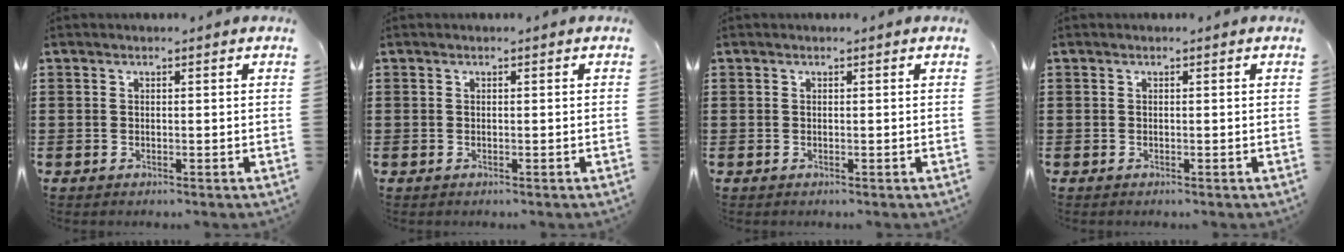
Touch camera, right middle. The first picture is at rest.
{"total": 0.0}
{"total": 0.0}
{"total": 0.0}